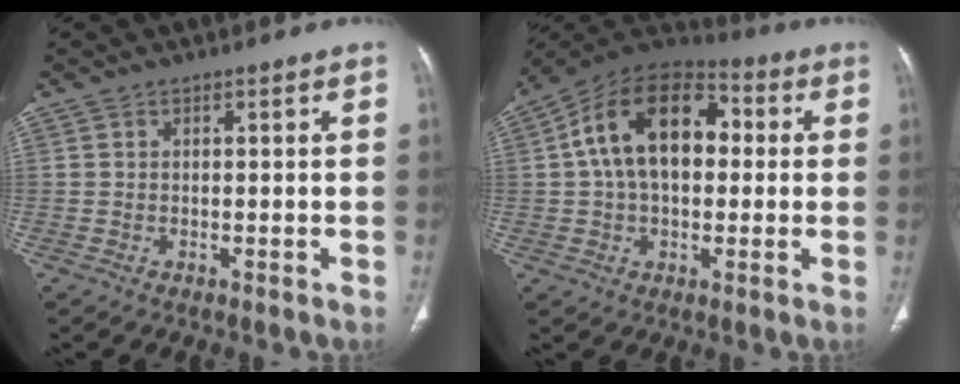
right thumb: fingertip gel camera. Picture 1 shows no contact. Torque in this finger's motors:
{"motor_torque": [0.76, 4.25, 1.44, -0.22, 0.22]}